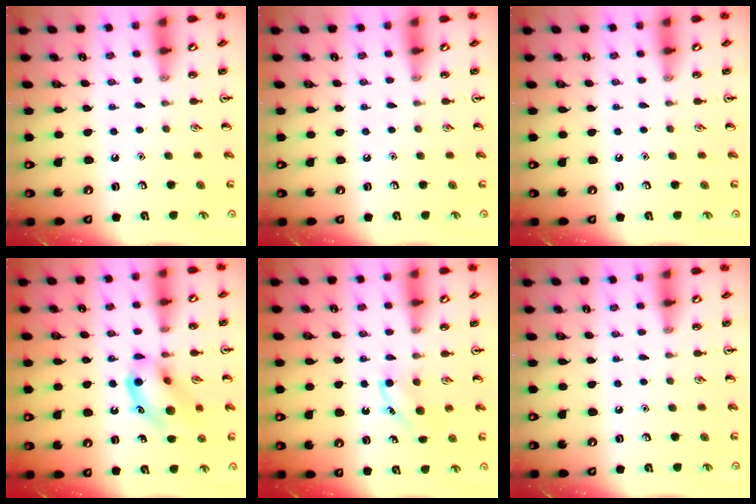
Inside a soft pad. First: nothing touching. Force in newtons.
{"total": 0.0}
{"total": 0.0}
{"total": 13.2, "press": 13.0, "slide": 2.2}
{"total": 4.1, "press": 3.9, "slide": 1.3}
{"total": 0.0}